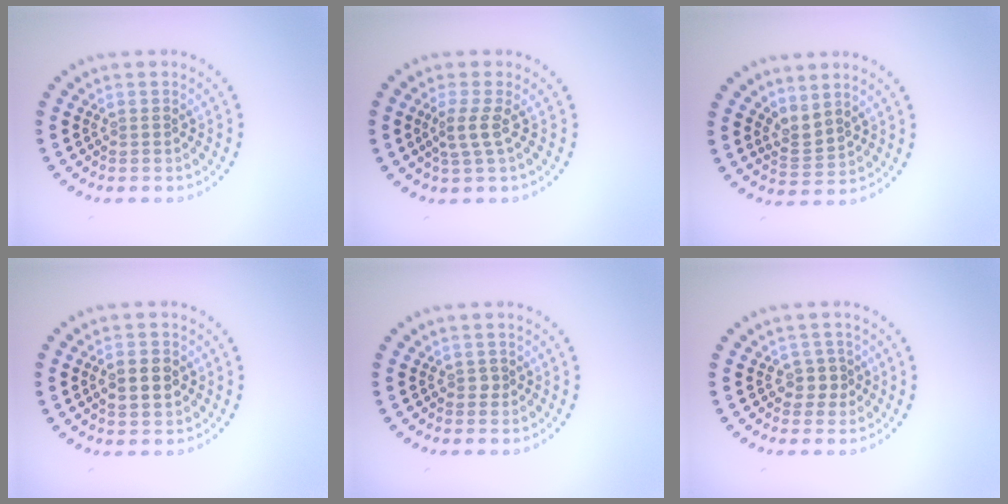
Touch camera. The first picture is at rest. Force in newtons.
{"total": 2.0, "press": 1.6, "slide": 1.3}
{"total": 2.2, "press": 1.6, "slide": 1.6}
{"total": 2.6, "press": 2.6, "slide": 0.2}
{"total": 0.5, "press": 0.4, "slide": 0.3}
{"total": 1.8, "press": 1.4, "slide": 1.0}